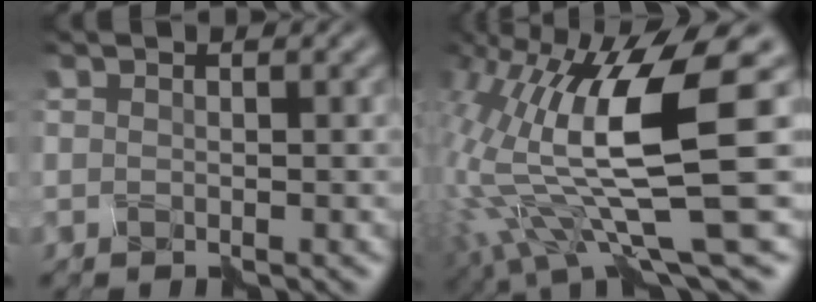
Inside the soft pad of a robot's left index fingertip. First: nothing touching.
{"total": 12.2, "force": [0.5, 3.4, 11.7], "torque": [-0.248, -0.013, 0.026]}